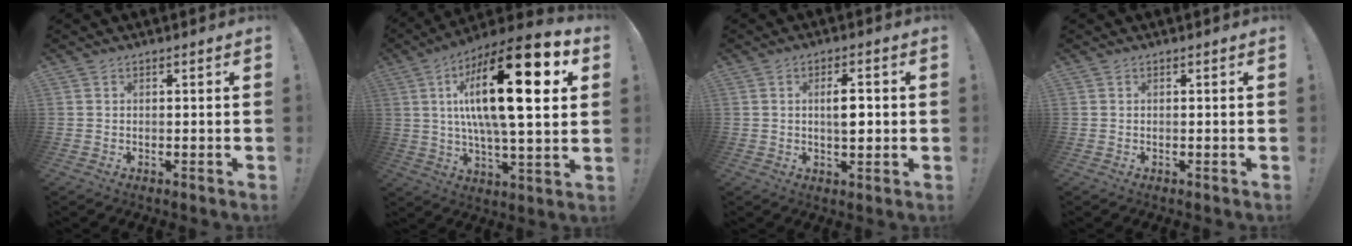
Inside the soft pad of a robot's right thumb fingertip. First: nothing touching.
{"total": 25.6, "force": [7.2, 6.8, 23.6], "torque": [-0.391, -0.037, 0.103]}
{"total": 5.1, "force": [0.4, 2.2, 4.6], "torque": [-0.062, -0.002, 0.001]}
{"total": 0.0}